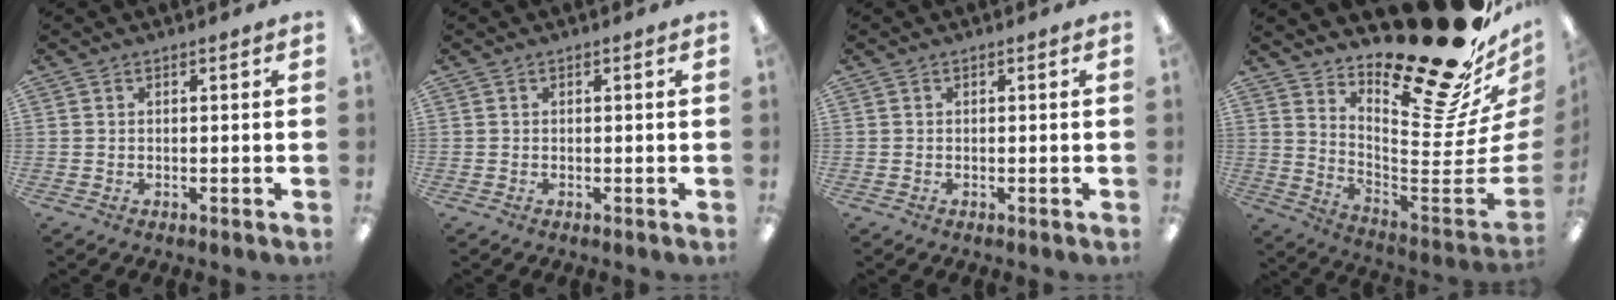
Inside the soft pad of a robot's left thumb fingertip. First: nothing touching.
{"total": 0.0}
{"total": 0.0}
{"total": 25.8, "force": [19.1, 6.4, 16.2], "torque": [-0.169, -0.175, 0.310]}